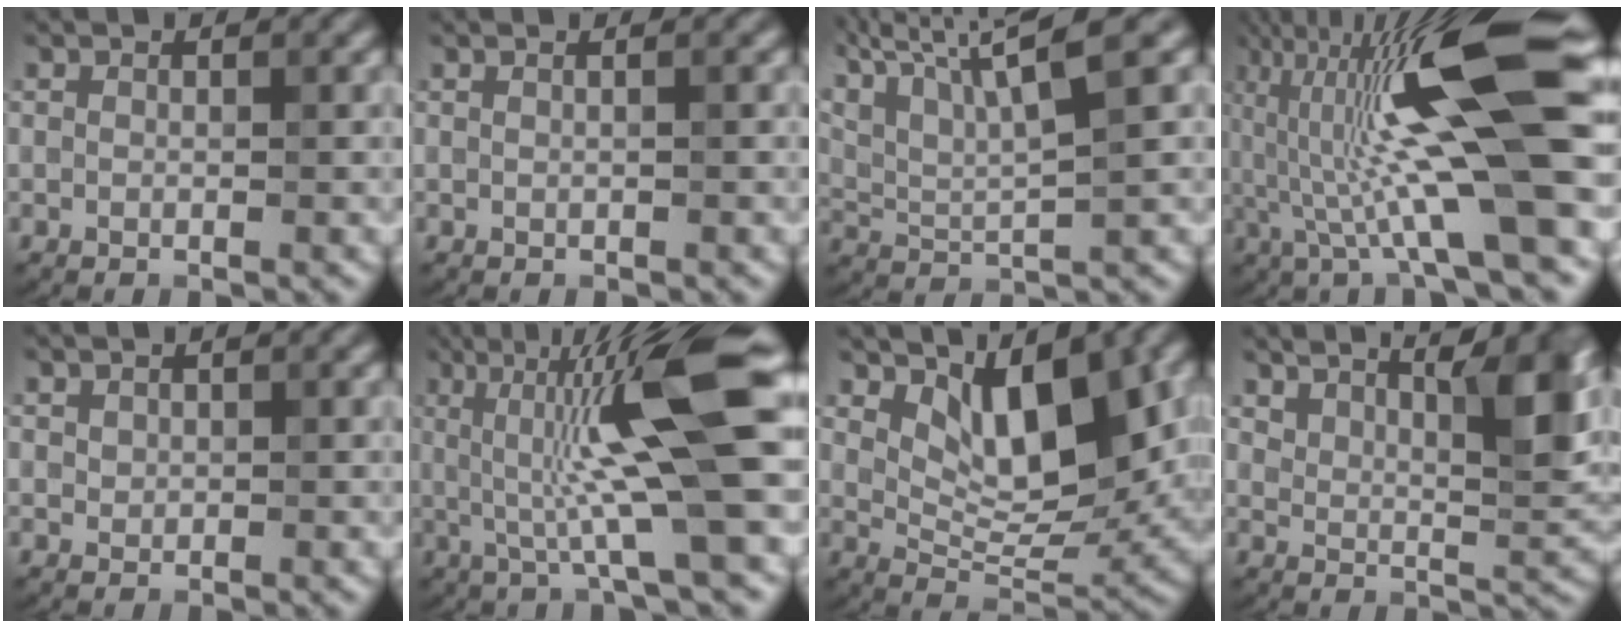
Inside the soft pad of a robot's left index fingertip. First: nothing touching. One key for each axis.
{"total": 1.1, "fx": 0.5, "fy": 0.5, "fz": 0.9, "tx": -0.007, "ty": -0.003, "tz": -0.005}
{"total": 9.9, "fx": 6.4, "fy": 2.1, "fz": 7.2, "tx": -0.132, "ty": 0.027, "tz": 0.100}
{"total": 13.5, "fx": 1.5, "fy": 2.4, "fz": 13.2, "tx": -0.221, "ty": 0.025, "tz": 0.024}
{"total": 0.7, "fx": 0.4, "fy": 0.5, "fz": 0.1, "tx": -0.001, "ty": -0.003, "tz": 0.011}
{"total": 11.5, "fx": 1.2, "fy": 1.8, "fz": 11.3, "tx": -0.175, "ty": 0.008, "tz": 0.019}
{"total": 8.0, "fx": 3.5, "fy": 3.6, "fz": 6.3, "tx": -0.095, "ty": -0.019, "tz": 0.060}
{"total": 7.6, "fx": 4.7, "fy": 2.1, "fz": 5.7, "tx": -0.082, "ty": 0.003, "tz": 0.083}